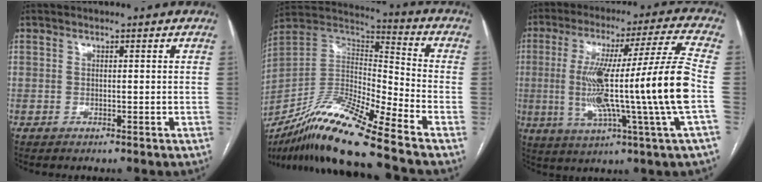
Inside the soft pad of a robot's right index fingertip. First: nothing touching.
{"total": 18.4, "force": [-13.6, 0.2, 12.3], "torque": [-0.246, -0.007, -0.250]}
{"total": 20.4, "force": [-2.2, -1.8, 20.2], "torque": [-0.337, 0.000, -0.050]}